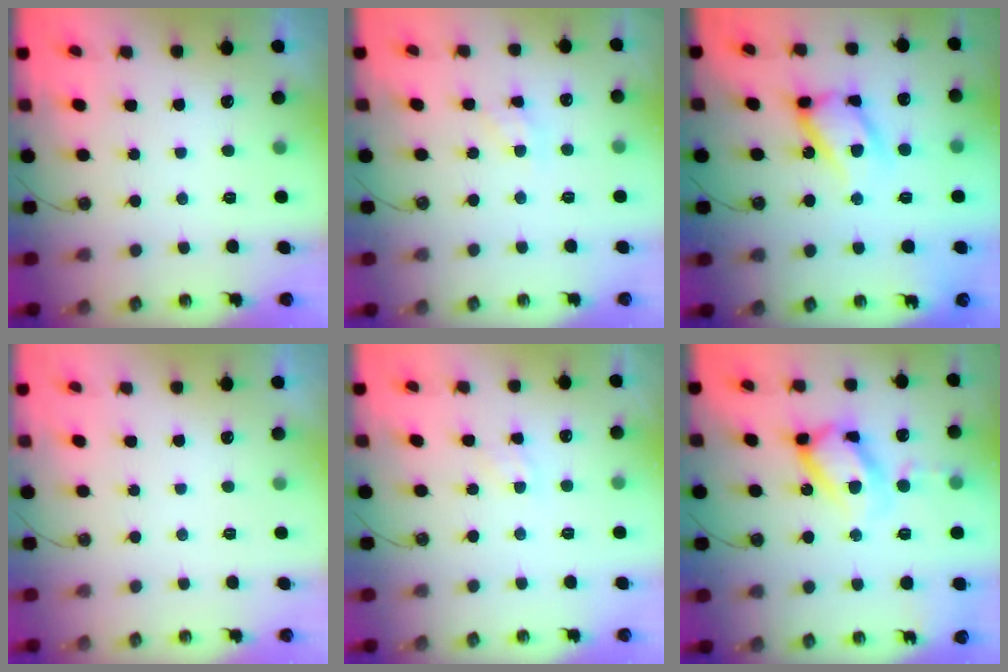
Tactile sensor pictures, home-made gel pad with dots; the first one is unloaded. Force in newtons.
{"total": 5.6, "press": 5.6, "slide": 0.3}
{"total": 15.3, "press": 15.2, "slide": 1.5}
{"total": 0.0}
{"total": 4.8, "press": 4.7, "slide": 0.7}
{"total": 17.6, "press": 17.5, "slide": 1.5}